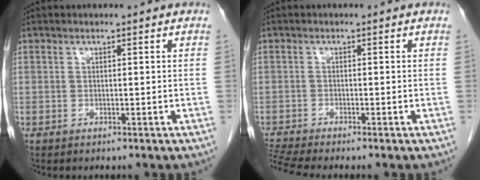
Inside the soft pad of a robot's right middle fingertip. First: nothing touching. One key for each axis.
{"total": 3.7, "fx": -3.4, "fy": -1.1, "fz": 1.1, "tx": -0.035, "ty": -0.016, "tz": -0.068}